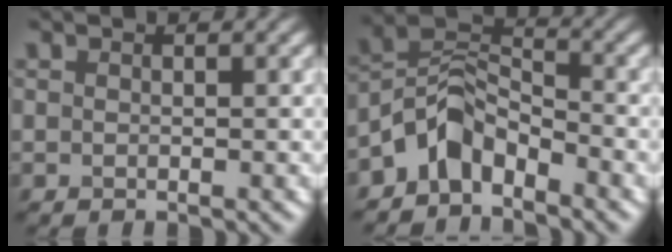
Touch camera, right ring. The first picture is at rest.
{"total": 4.6, "force": [-3.4, 2.3, 2.1], "torque": [-0.030, 0.011, -0.076]}